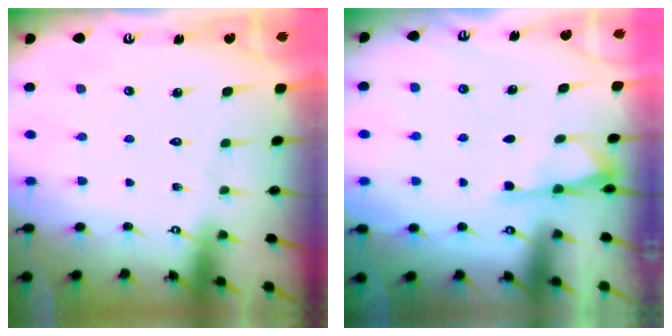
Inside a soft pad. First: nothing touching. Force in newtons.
{"total": 2.4, "press": 2.3, "slide": 0.4}